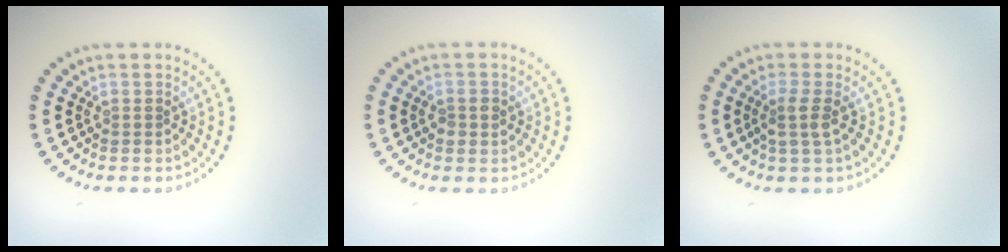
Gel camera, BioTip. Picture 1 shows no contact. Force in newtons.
{"total": 1.4, "press": 1.4, "slide": 0.2}
{"total": 1.9, "press": 1.5, "slide": 1.1}